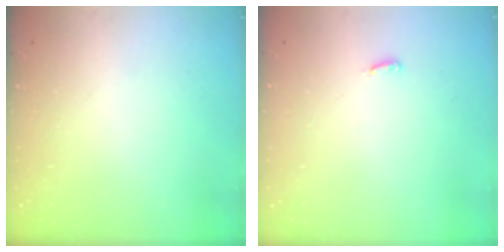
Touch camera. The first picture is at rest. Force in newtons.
{"total": 2.9, "press": 2.8, "slide": 0.9}